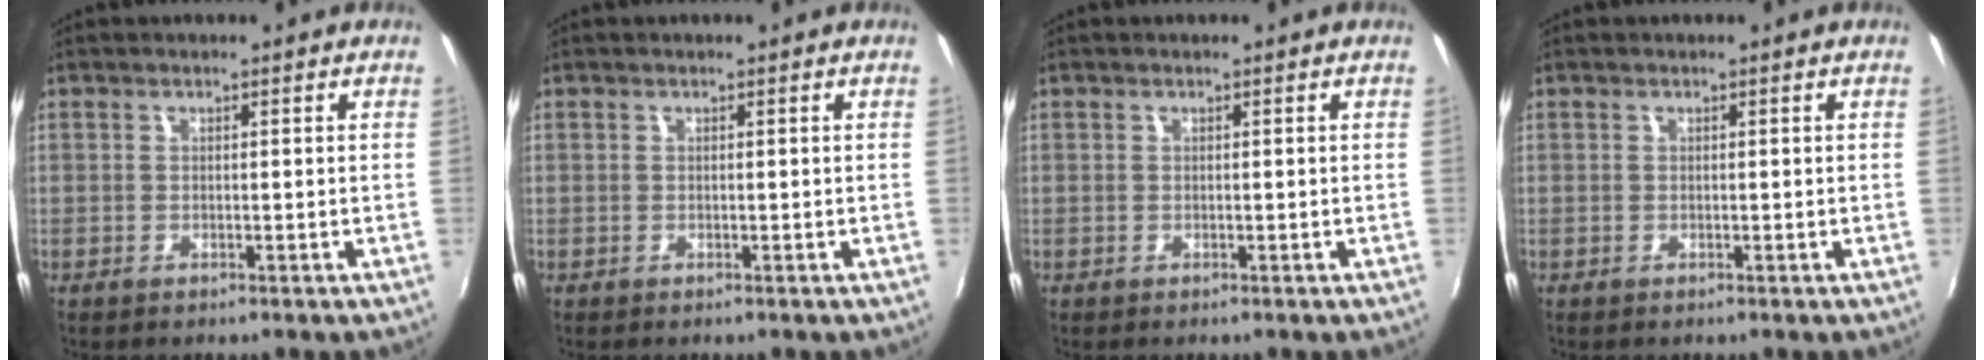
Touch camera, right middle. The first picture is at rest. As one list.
[{"total": 0.0}, {"total": 0.0}, {"total": 0.0}]